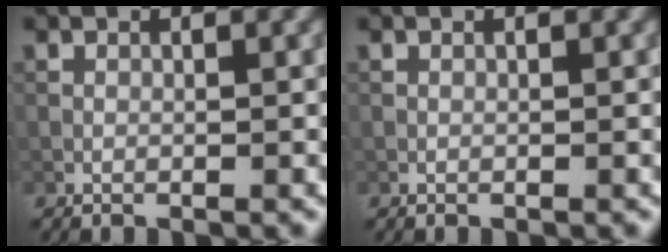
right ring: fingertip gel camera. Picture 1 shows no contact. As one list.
[{"total": 0.0}]